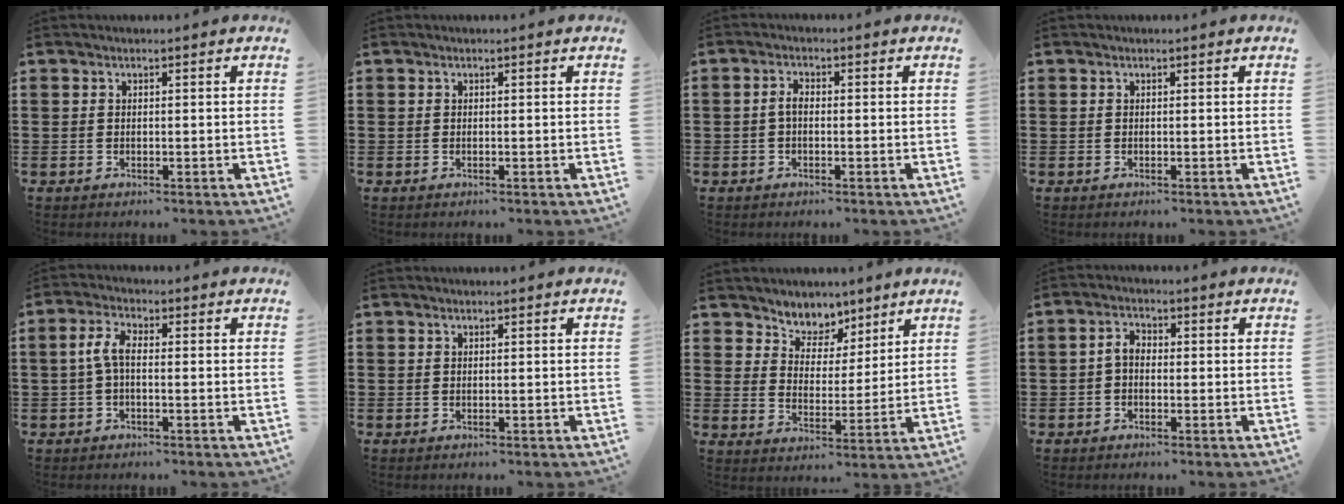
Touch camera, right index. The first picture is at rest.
{"total": 0.0}
{"total": 1.8, "force": [-0.4, 0.8, 1.6], "torque": [-0.039, -0.001, -0.010]}
{"total": 0.0}
{"total": 4.2, "force": [-0.4, 1.8, 3.8], "torque": [-0.093, 0.001, -0.015]}
{"total": 0.0}
{"total": 5.5, "force": [4.3, 3.3, -0.4], "torque": [-0.028, -0.021, 0.078]}
{"total": 2.6, "force": [-0.5, 1.6, 2.0], "torque": [-0.047, 0.004, -0.014]}